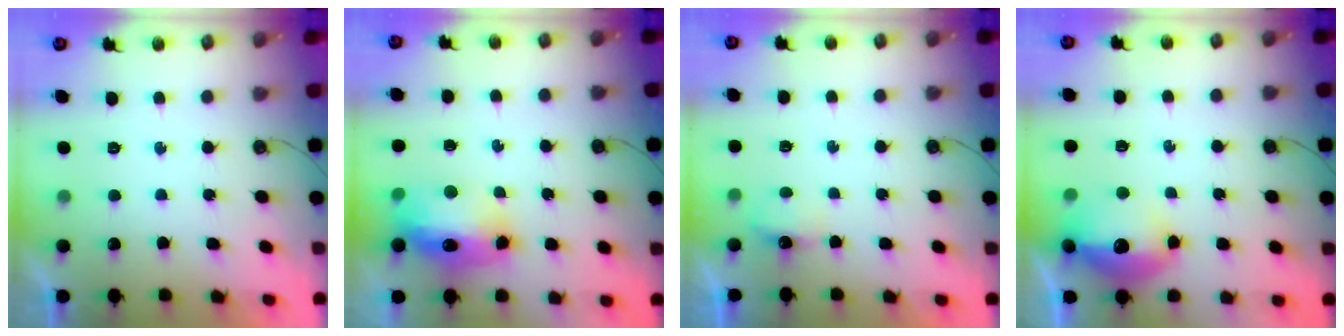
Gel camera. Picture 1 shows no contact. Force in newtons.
{"total": 13.6, "press": 13.5, "slide": 1.3}
{"total": 3.6, "press": 3.5, "slide": 0.7}
{"total": 14.5, "press": 14.4, "slide": 1.1}